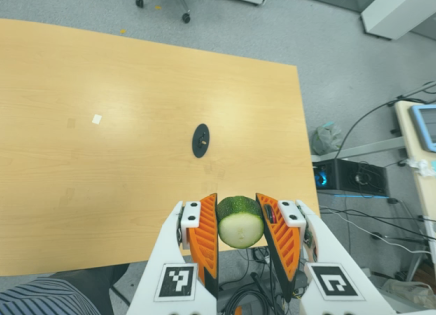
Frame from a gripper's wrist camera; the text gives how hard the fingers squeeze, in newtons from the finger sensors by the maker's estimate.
{"total": 10.8, "left": 10.0, "right": 11.5}